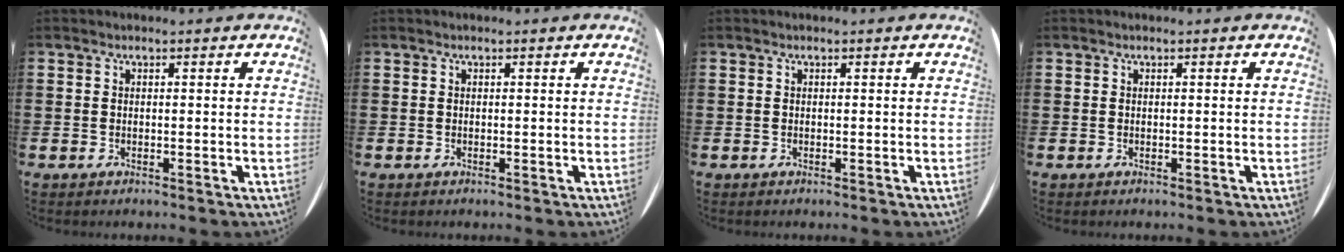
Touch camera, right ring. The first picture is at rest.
{"total": 0.0}
{"total": 0.0}
{"total": 0.0}